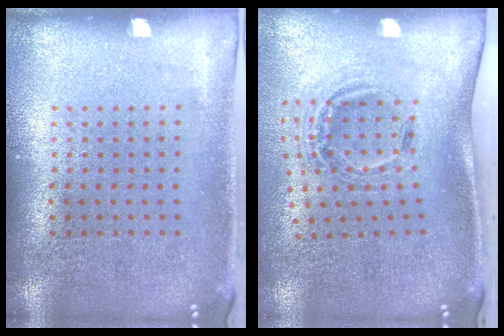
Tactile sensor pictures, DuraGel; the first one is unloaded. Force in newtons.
{"total": 1.2, "press": 1.0, "slide": 0.7}